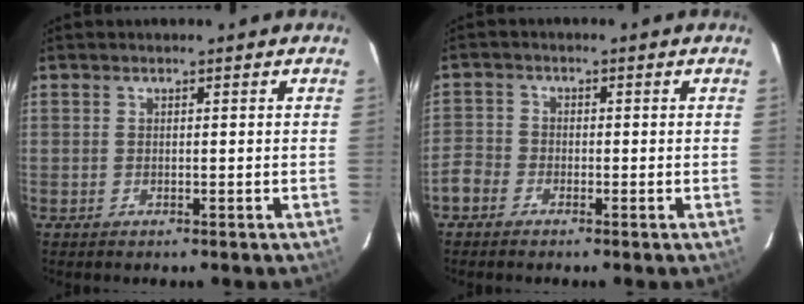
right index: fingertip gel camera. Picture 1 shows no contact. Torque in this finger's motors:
{"motor_torque": [-0.19, -0.22, -0.51, -0.21]}